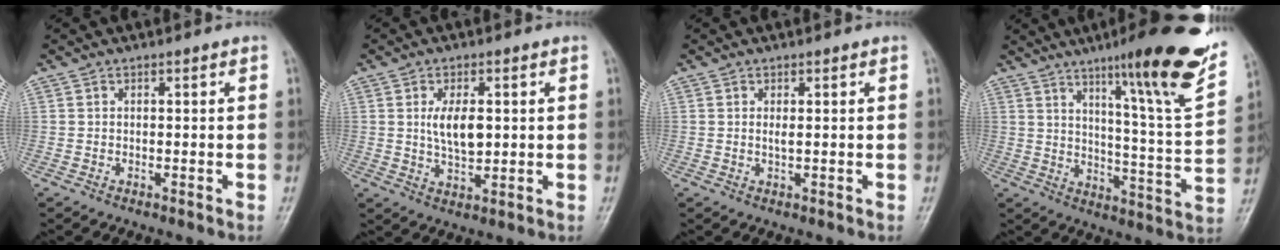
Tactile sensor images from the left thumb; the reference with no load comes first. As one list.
[{"total": 6.6, "force": [1.0, 3.3, 5.6], "torque": [-0.094, -0.011, 0.019]}, {"total": 1.5, "force": [0.5, 0.4, 1.3], "torque": [-0.023, -0.002, 0.009]}, {"total": 21.6, "force": [13.2, 2.3, 16.9], "torque": [-0.209, -0.062, 0.193]}]